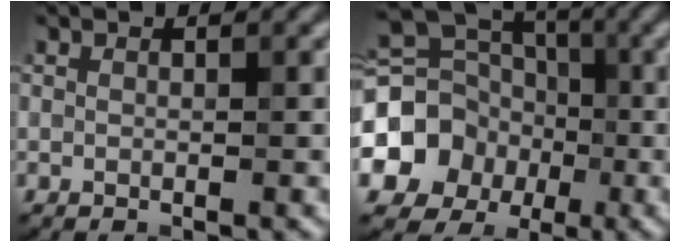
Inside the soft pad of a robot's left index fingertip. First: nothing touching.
{"total": 11.7, "force": [-2.6, 10.6, 4.4], "torque": [-0.098, -0.007, -0.070]}